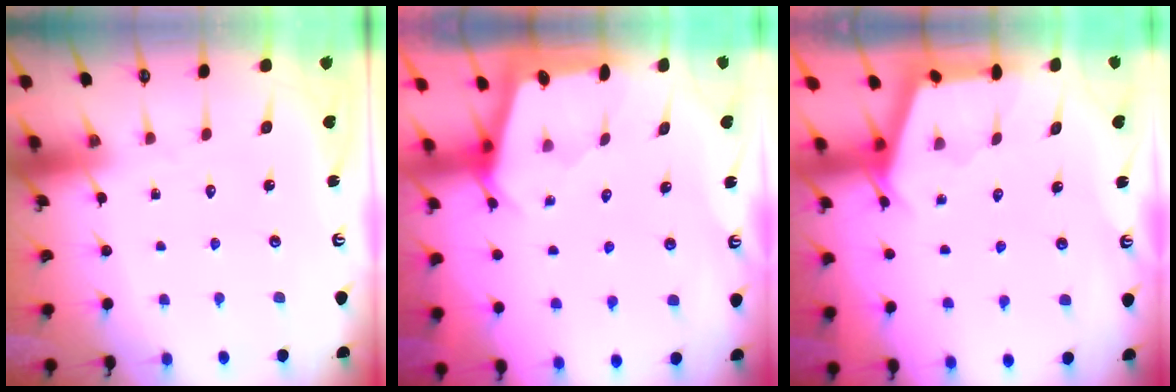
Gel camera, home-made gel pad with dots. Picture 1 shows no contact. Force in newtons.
{"total": 2.2, "press": 2.1, "slide": 0.3}
{"total": 2.9, "press": 2.8, "slide": 0.3}